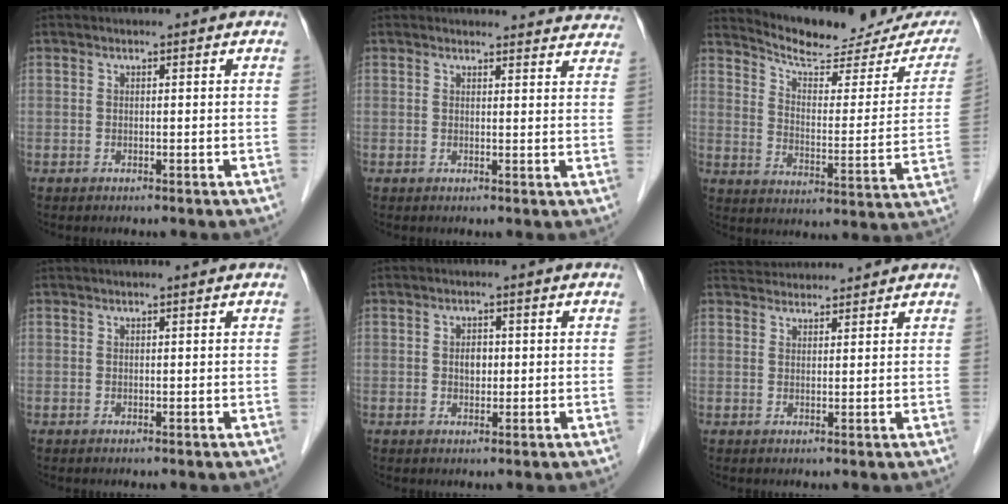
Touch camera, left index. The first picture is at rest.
{"total": 10.7, "force": [10.4, 2.1, 0.9], "torque": [0.027, -0.024, 0.082]}
{"total": 19.2, "force": [17.6, 4.0, 6.5], "torque": [-0.084, -0.047, 0.226]}
{"total": 1.0, "force": [0.6, 0.0, 0.7], "torque": [-0.011, 0.011, 0.012]}
{"total": 1.9, "force": [-0.2, 1.3, 1.5], "torque": [-0.025, -0.002, -0.002]}
{"total": 6.2, "force": [6.1, 1.0, 1.0], "torque": [-0.017, 0.032, 0.091]}